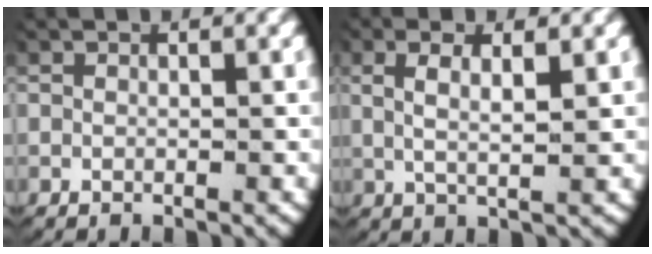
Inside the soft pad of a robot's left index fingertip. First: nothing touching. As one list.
[{"total": 3.5, "force": [1.2, 1.3, 3.1], "torque": [-0.063, -0.004, 0.024]}]